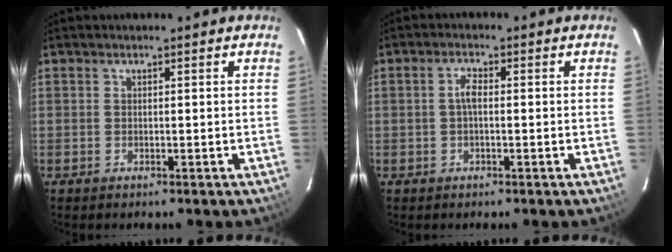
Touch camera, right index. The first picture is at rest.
{"total": 2.1, "force": [-0.2, 0.9, 1.9], "torque": [-0.040, 0.008, -0.003]}